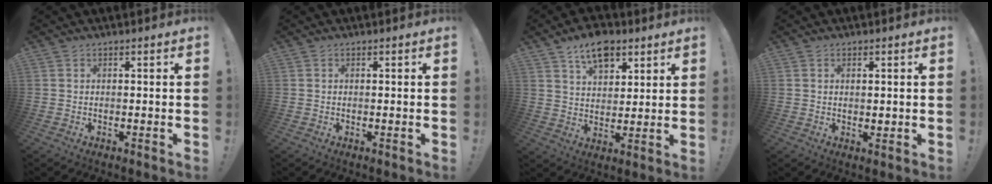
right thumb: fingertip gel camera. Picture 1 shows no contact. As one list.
[{"total": 0.0}, {"total": 10.7, "force": [6.5, 6.4, 5.6], "torque": [-0.073, -0.035, 0.116]}, {"total": 1.1, "force": [0.6, 0.6, 0.7], "torque": [0.002, -0.007, 0.008]}]